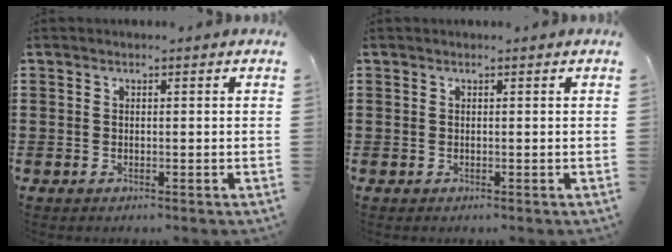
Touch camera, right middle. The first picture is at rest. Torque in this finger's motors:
{"motor_torque": [0.83, -0.87, 0.05, -0.01]}